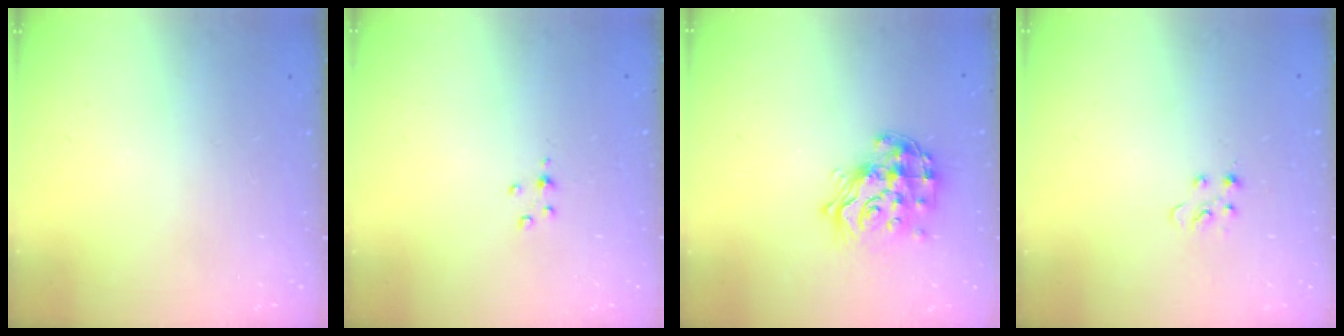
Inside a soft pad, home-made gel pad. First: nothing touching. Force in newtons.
{"total": 2.9, "press": 2.8, "slide": 0.4}
{"total": 15.5, "press": 15.4, "slide": 1.0}
{"total": 2.7, "press": 2.7, "slide": 0.4}